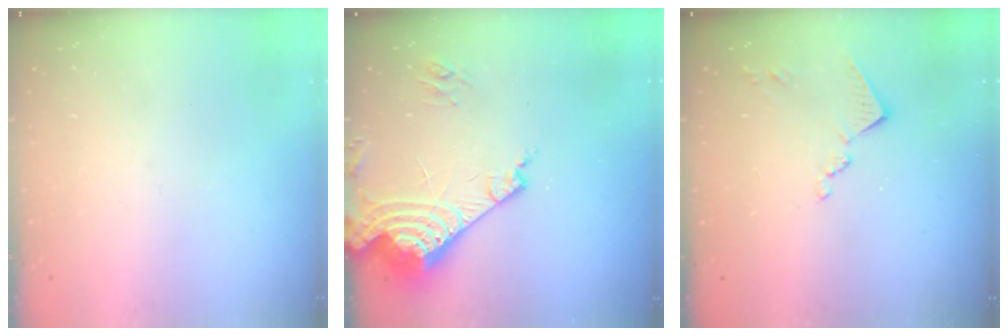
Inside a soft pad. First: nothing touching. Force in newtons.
{"total": 14.9, "press": 14.8, "slide": 1.5}
{"total": 9.1, "press": 9.1, "slide": 0.5}